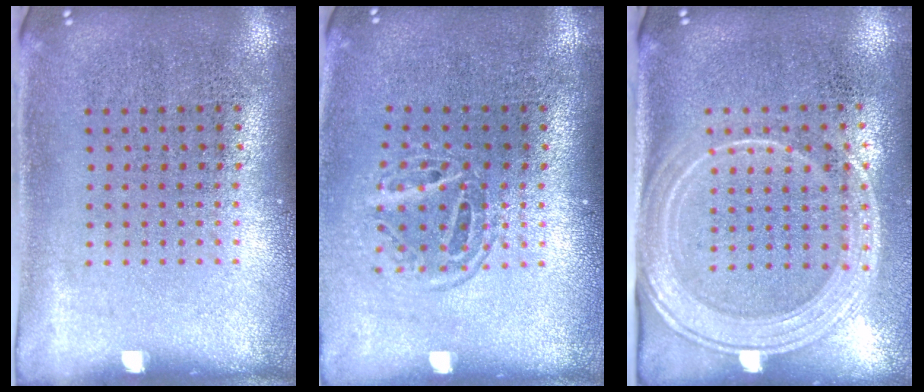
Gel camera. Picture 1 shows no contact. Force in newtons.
{"total": 1.6, "press": 1.2, "slide": 1.1}
{"total": 2.1, "press": 1.8, "slide": 1.1}